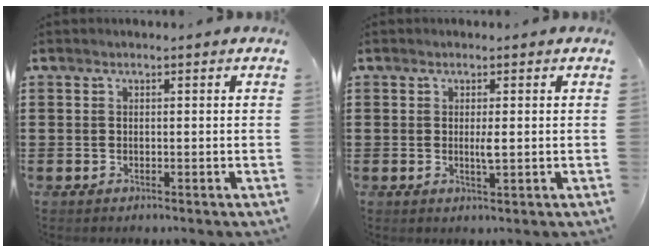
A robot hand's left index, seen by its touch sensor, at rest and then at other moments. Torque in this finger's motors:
{"motor_torque": [0.49, -0.07, 0.10, 0.03]}